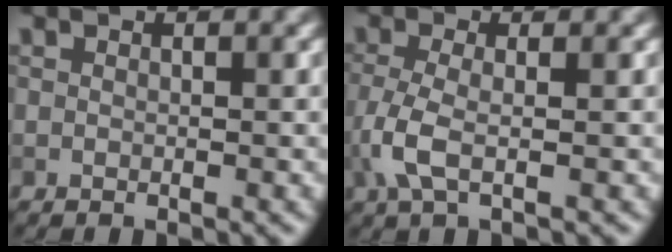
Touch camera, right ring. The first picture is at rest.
{"total": 3.4, "force": [-0.9, 1.2, 3.0], "torque": [-0.078, -0.003, -0.023]}